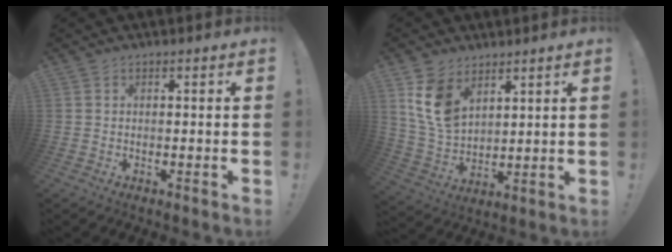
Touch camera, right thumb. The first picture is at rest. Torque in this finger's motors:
{"motor_torque": [1.13, 1.19, 0.26, 0.44, 0.09]}